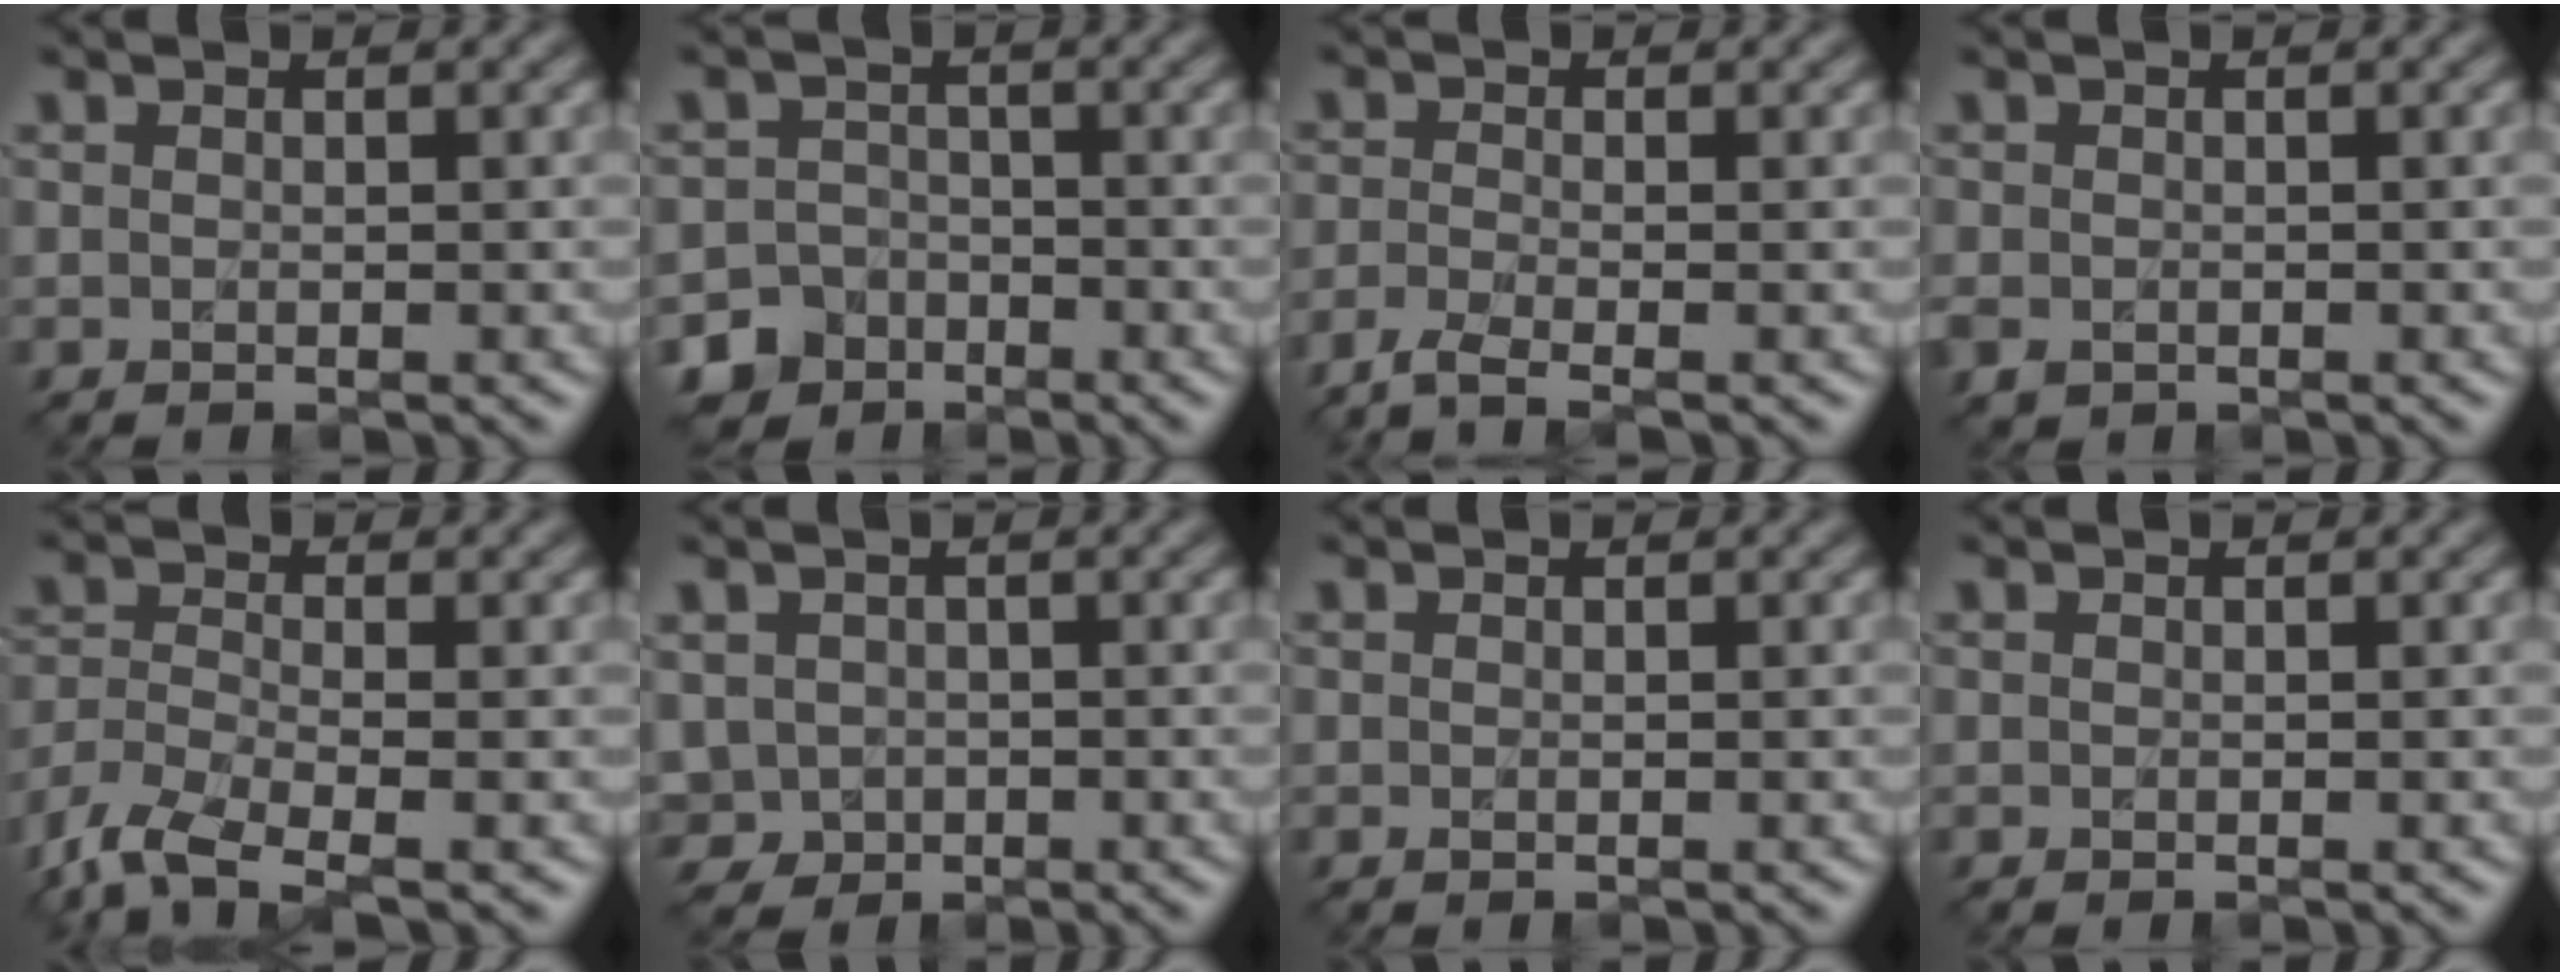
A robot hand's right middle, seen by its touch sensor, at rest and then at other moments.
{"total": 5.2, "force": [-3.9, 3.5, -0.3], "torque": [0.022, -0.002, -0.065]}
{"total": 2.8, "force": [-2.3, 0.5, 1.6], "torque": [-0.042, -0.004, -0.059]}
{"total": 0.7, "force": [-0.5, 0.5, 0.0], "torque": [-0.008, 0.003, -0.011]}
{"total": 5.8, "force": [-4.3, 1.8, 3.4], "torque": [-0.086, -0.007, -0.096]}
{"total": 1.5, "force": [-0.1, 1.5, -0.1], "torque": [-0.003, 0.002, -0.001]}
{"total": 0.0}
{"total": 0.0}